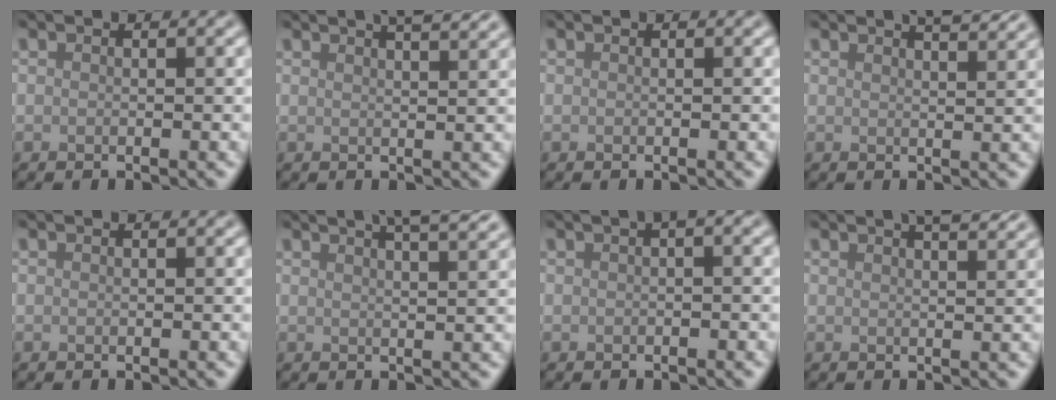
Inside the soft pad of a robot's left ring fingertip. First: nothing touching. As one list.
[{"total": 5.7, "force": [4.1, 2.0, 3.4], "torque": [-0.018, 0.038, 0.026]}, {"total": 0.0}, {"total": 4.6, "force": [3.5, 1.4, 2.5], "torque": [-0.008, 0.024, 0.020]}, {"total": 0.0}, {"total": 7.1, "force": [4.9, 2.4, 4.5], "torque": [-0.030, 0.045, 0.037]}, {"total": 1.6, "force": [0.6, 0.2, 1.5], "torque": [-0.019, 0.011, 0.009]}, {"total": 4.8, "force": [3.4, 1.6, 3.0], "torque": [-0.013, 0.026, 0.019]}]